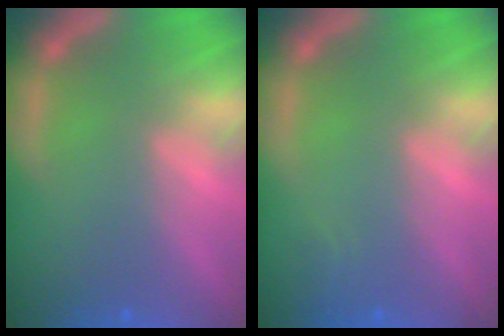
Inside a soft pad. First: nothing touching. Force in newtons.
{"total": 0.9}